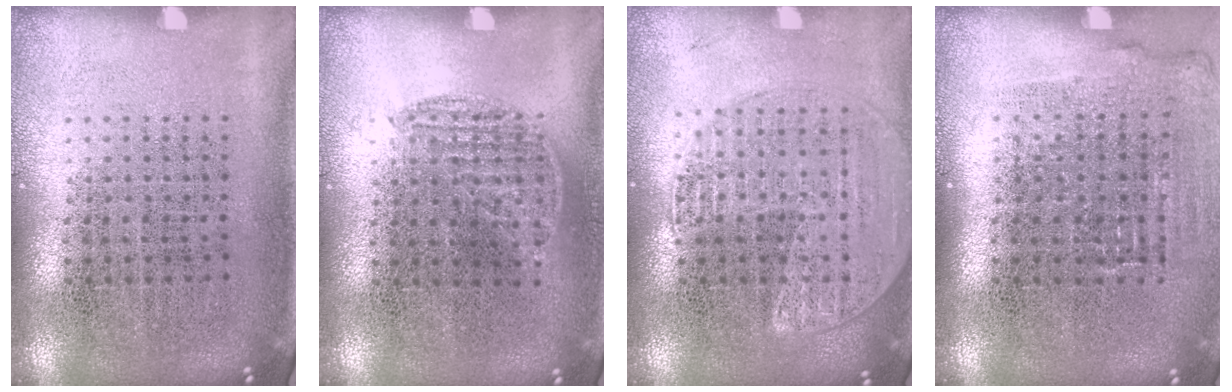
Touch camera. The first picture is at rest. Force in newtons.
{"total": 0.8, "press": 0.7, "slide": 0.4}
{"total": 1.6, "press": 1.5, "slide": 0.4}
{"total": 1.1, "press": 1.1, "slide": 0.4}